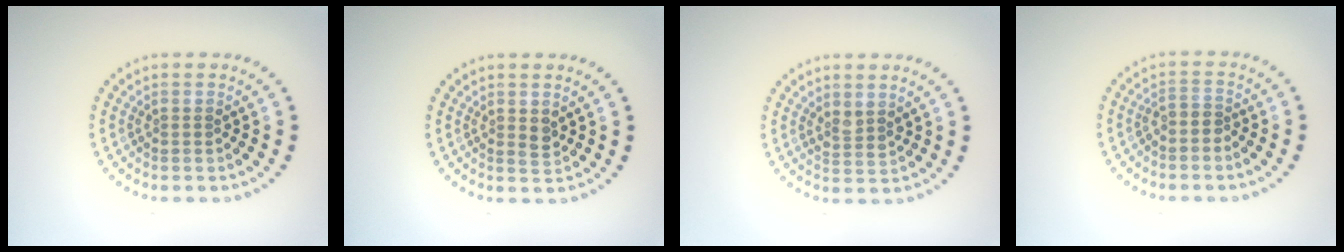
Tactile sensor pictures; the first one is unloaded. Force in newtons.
{"total": 1.0, "press": 1.0, "slide": 0.3}
{"total": 1.4, "press": 1.1, "slide": 0.8}
{"total": 1.2, "press": 0.8, "slide": 0.9}